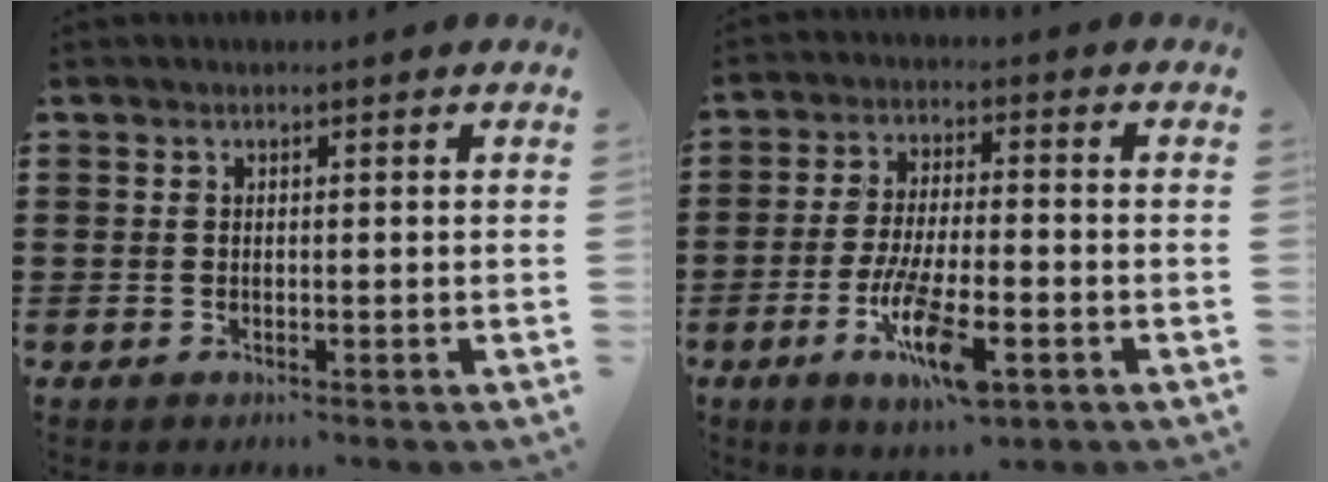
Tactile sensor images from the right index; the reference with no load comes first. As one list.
[{"total": 10.7, "force": [-4.5, 2.9, 9.2], "torque": [-0.190, -0.008, -0.081]}]